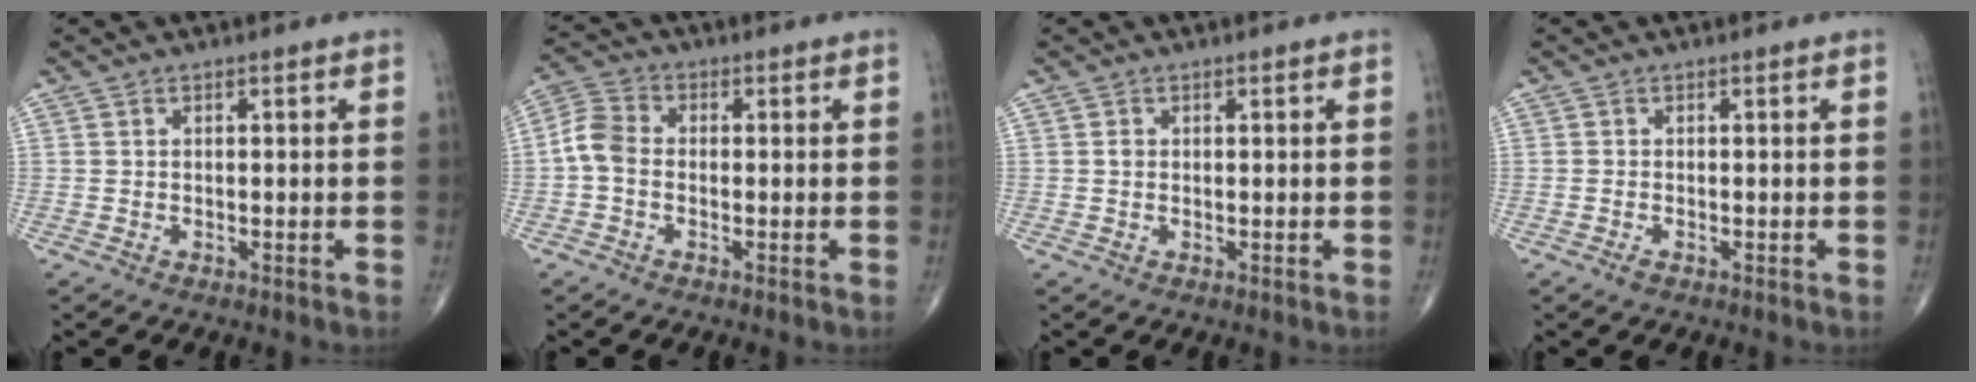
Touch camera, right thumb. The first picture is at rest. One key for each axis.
{"total": 5.2, "fx": -0.8, "fy": 3.8, "fz": 3.5, "tx": -0.067, "ty": 0.014, "tz": -0.030}
{"total": 0.6, "fx": 0.1, "fy": 0.6, "fz": 0.3, "tx": -0.004, "ty": 0.001, "tz": 0.001}
{"total": 0.8, "fx": -0.5, "fy": 0.3, "fz": 0.5, "tx": -0.012, "ty": -0.001, "tz": -0.012}